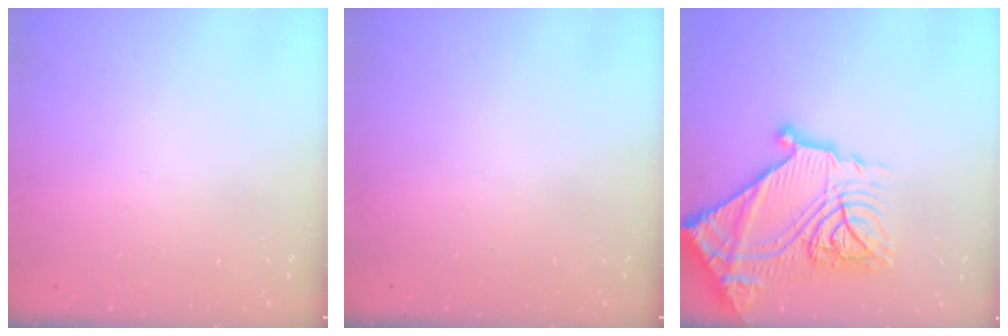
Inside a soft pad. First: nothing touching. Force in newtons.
{"total": 0.0}
{"total": 28.8, "press": 28.7, "slide": 2.7}